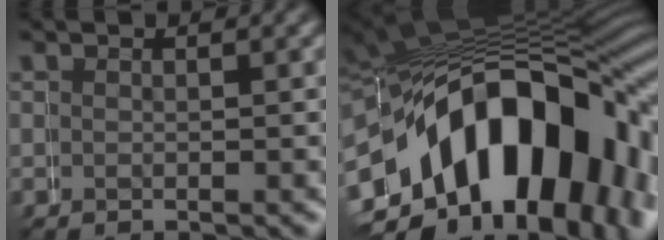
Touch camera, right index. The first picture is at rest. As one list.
[{"total": 20.6, "force": [-3.7, 13.1, 15.5], "torque": [-0.245, 0.007, -0.061]}]